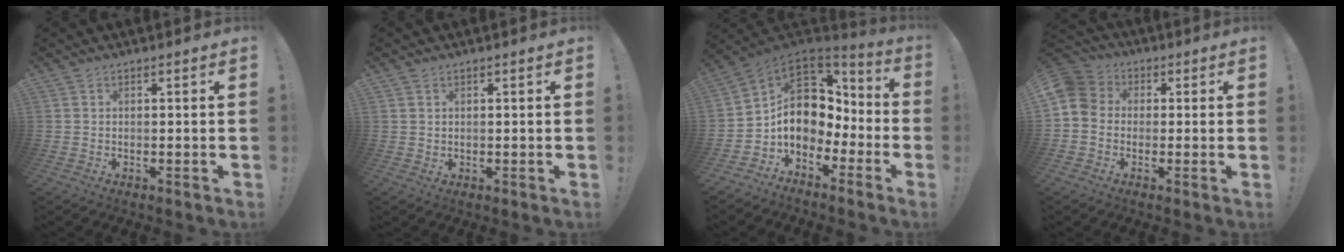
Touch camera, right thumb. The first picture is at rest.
{"total": 1.4, "force": [0.9, 1.0, 0.3], "torque": [-0.003, -0.002, 0.017]}
{"total": 11.9, "force": [1.3, 9.8, 6.6], "torque": [-0.082, -0.011, 0.045]}
{"total": 7.8, "force": [-0.5, 7.0, 3.4], "torque": [-0.064, 0.018, -0.006]}